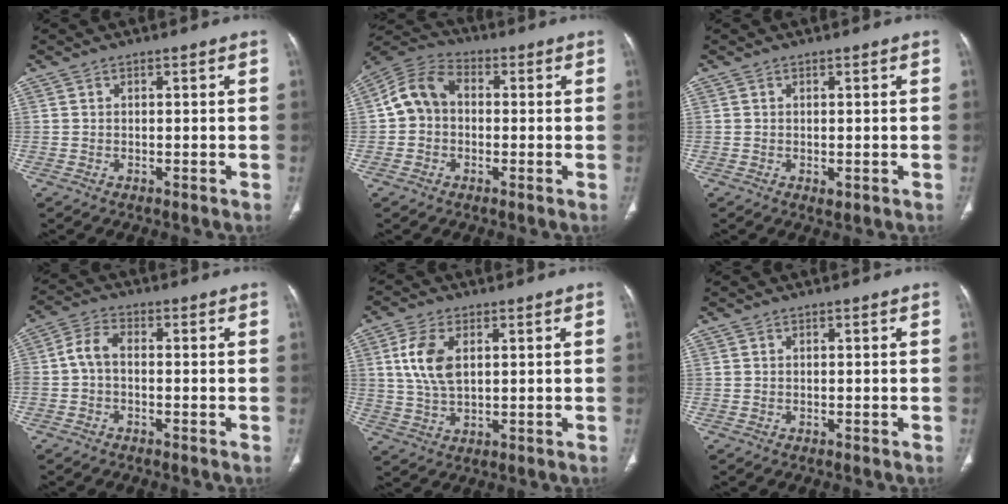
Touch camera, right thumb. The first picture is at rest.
{"total": 8.5, "force": [0.0, 6.7, 5.2], "torque": [-0.090, 0.028, -0.016]}
{"total": 0.9, "force": [-0.3, 0.4, 0.8], "torque": [-0.014, -0.005, -0.001]}
{"total": 4.8, "force": [-0.8, 2.7, 3.9], "torque": [-0.083, 0.017, -0.028]}
{"total": 8.2, "force": [2.1, 4.5, 6.5], "torque": [-0.136, -0.004, 0.045]}
{"total": 0.0}